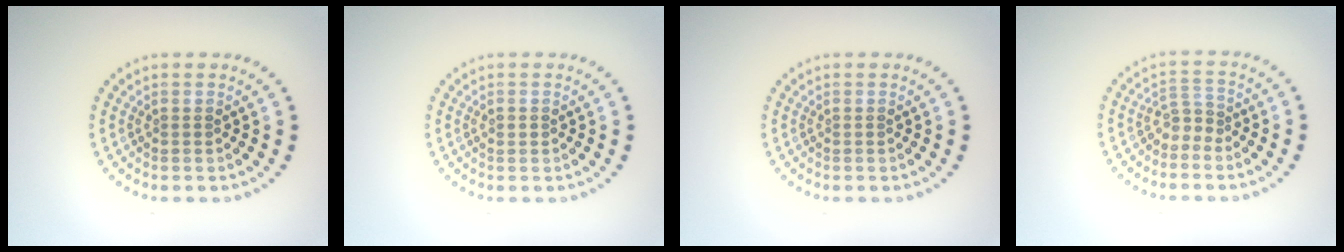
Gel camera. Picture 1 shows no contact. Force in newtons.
{"total": 0.7, "press": 0.7, "slide": 0.0}
{"total": 0.0}
{"total": 1.8, "press": 1.2, "slide": 1.3}